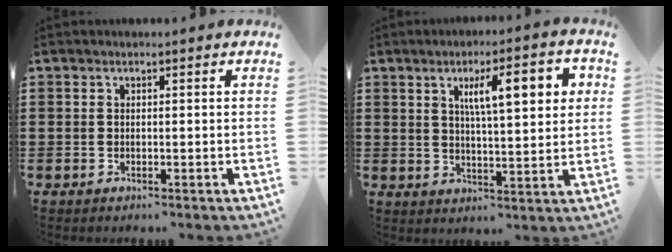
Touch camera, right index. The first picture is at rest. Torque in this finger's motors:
{"motor_torque": [0.50, 0.06, 0.81, 0.21]}